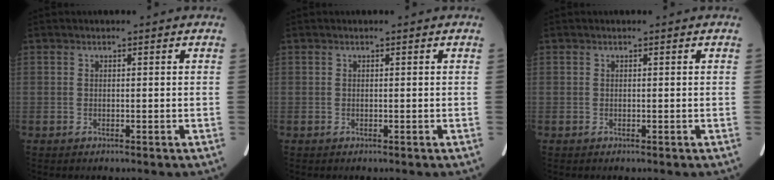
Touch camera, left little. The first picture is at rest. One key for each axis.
{"total": 0.0}
{"total": 0.0}